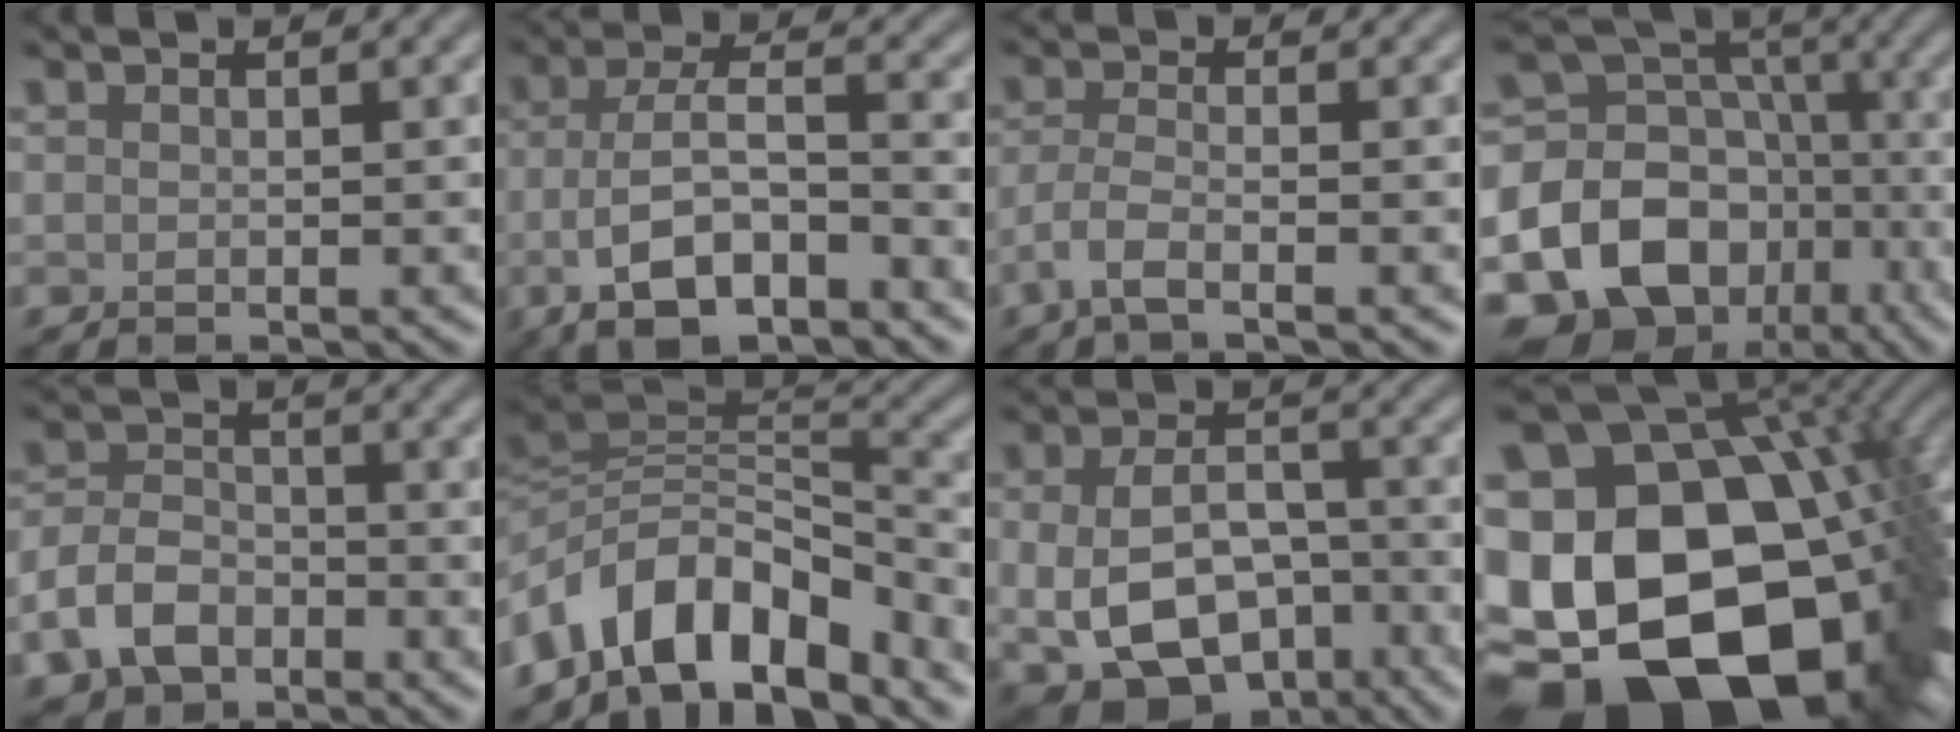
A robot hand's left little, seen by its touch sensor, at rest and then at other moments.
{"total": 6.8, "force": [-3.0, 2.7, 5.5], "torque": [-0.102, -0.001, -0.061]}
{"total": 2.7, "force": [-1.5, 0.6, 2.1], "torque": [-0.046, -0.002, -0.042]}
{"total": 18.9, "force": [-7.9, 15.4, 7.6], "torque": [-0.161, -0.021, -0.128]}
{"total": 5.1, "force": [-2.5, 3.5, 2.6], "torque": [-0.054, -0.002, -0.054]}
{"total": 10.2, "force": [-5.8, 5.2, 6.6], "torque": [-0.102, 0.013, -0.112]}
{"total": 10.3, "force": [-3.2, 6.5, 7.3], "torque": [-0.143, -0.024, -0.043]}
{"total": 23.4, "force": [-4.6, 16.6, 15.9], "torque": [-0.307, -0.061, -0.052]}